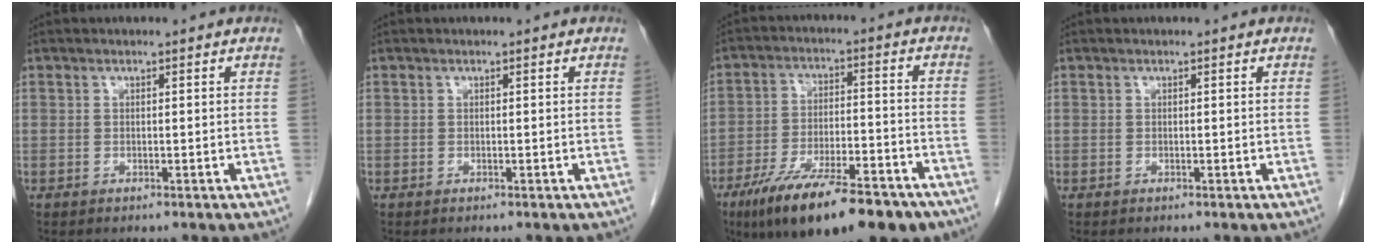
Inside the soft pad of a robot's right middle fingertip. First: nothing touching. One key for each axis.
{"total": 0.0}
{"total": 18.6, "fx": -12.9, "fy": 4.9, "fz": 12.4, "tx": -0.181, "ty": -0.012, "tz": -0.209}
{"total": 0.0}